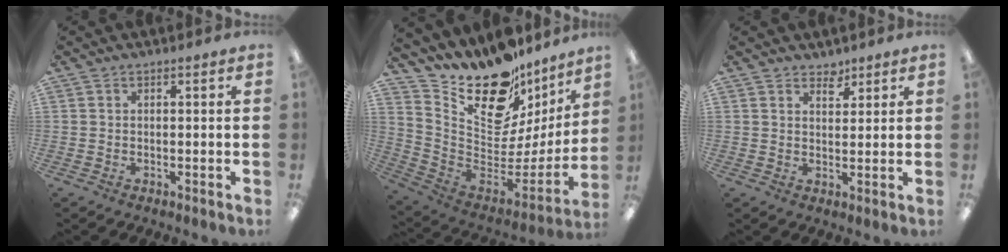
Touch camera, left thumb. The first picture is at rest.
{"total": 19.4, "force": [14.7, 9.6, 8.2], "torque": [-0.124, -0.126, 0.262]}
{"total": 3.1, "force": [2.7, 1.5, 0.5], "torque": [0.010, -0.022, 0.047]}